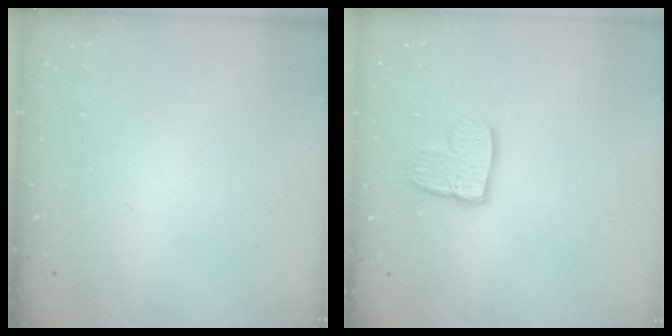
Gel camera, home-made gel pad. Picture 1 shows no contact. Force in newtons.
{"total": 8.9, "press": 8.9, "slide": 0.4}